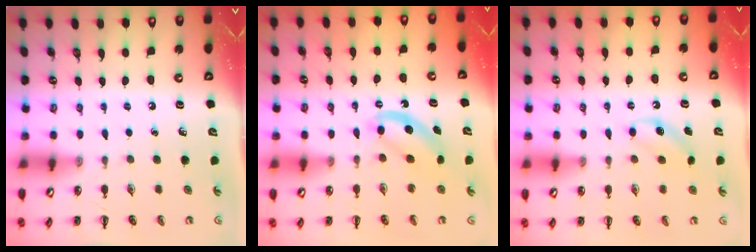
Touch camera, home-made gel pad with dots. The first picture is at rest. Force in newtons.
{"total": 5.3, "press": 5.2, "slide": 1.1}
{"total": 4.2, "press": 4.0, "slide": 1.3}